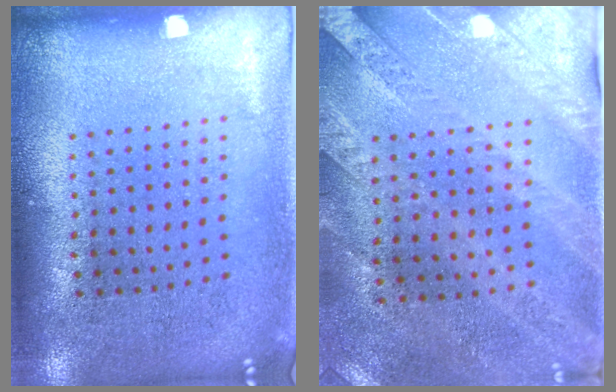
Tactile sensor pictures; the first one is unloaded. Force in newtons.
{"total": 2.4, "press": 2.1, "slide": 1.2}